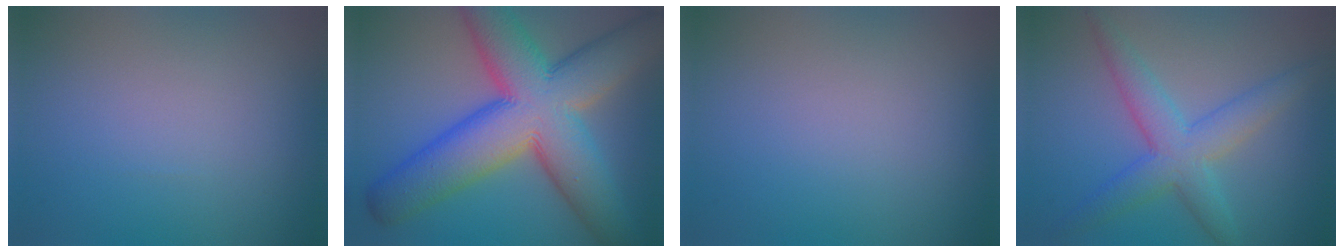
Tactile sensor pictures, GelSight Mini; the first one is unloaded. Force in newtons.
{"total": 14.8, "press": 14.8, "slide": 0.5}
{"total": 0.0}
{"total": 4.9, "press": 4.9, "slide": 0.1}